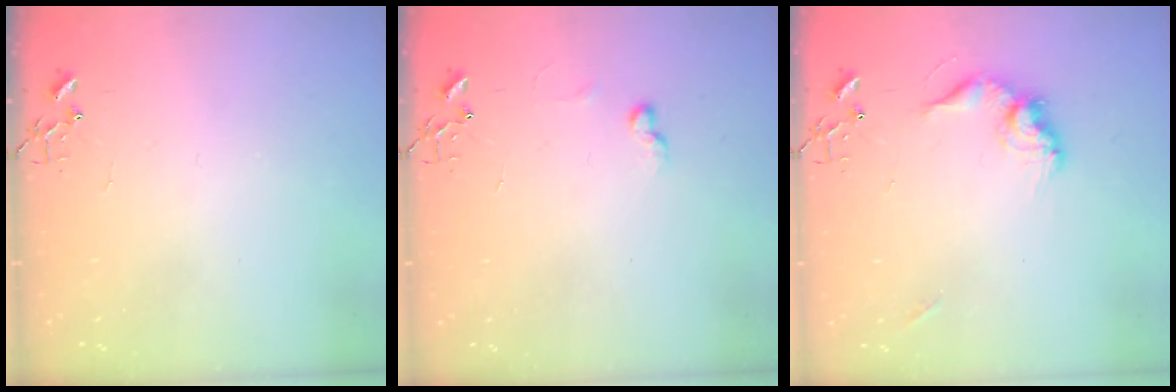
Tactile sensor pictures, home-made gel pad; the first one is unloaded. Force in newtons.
{"total": 5.9, "press": 5.9, "slide": 0.8}
{"total": 12.6, "press": 12.6, "slide": 0.7}